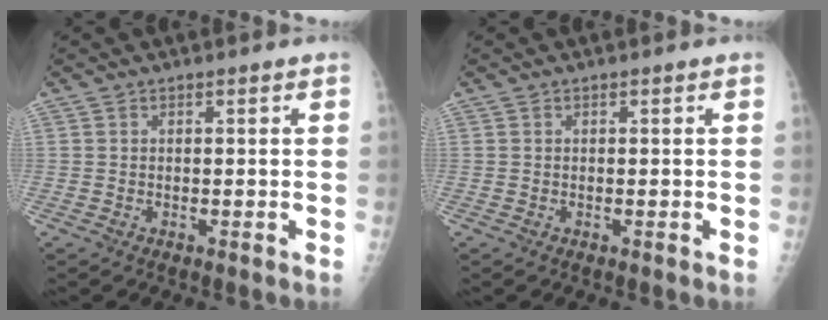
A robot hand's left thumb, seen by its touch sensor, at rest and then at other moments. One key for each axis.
{"total": 0.0}